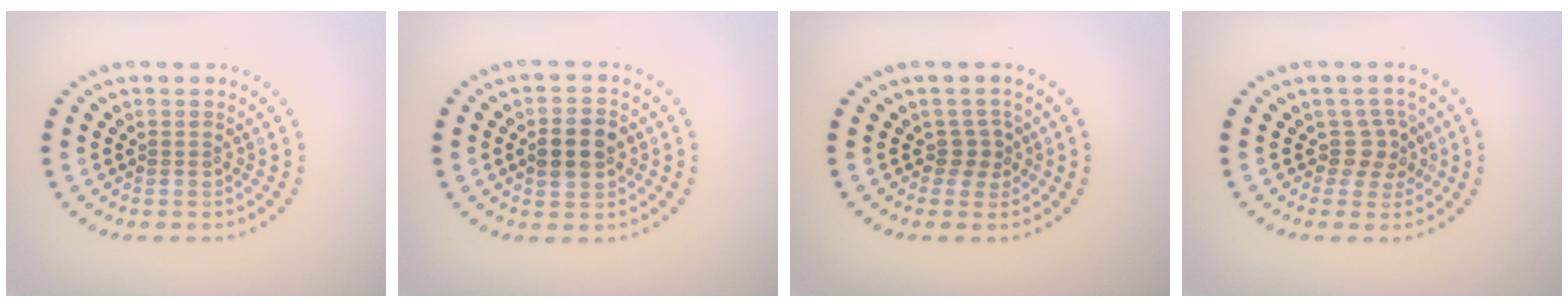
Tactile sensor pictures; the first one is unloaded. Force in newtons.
{"total": 3.8, "press": 3.8, "slide": 0.2}
{"total": 1.9, "press": 1.3, "slide": 1.3}
{"total": 2.2, "press": 1.6, "slide": 1.6}